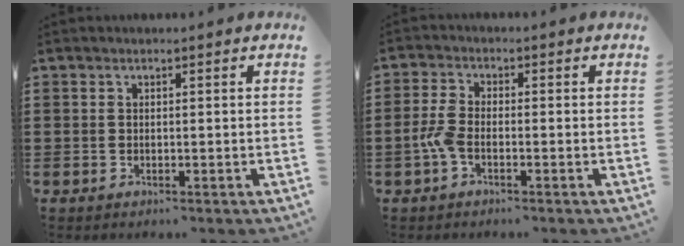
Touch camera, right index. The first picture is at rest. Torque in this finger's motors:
{"motor_torque": [0.62, -0.51, 0.37, 0.12]}